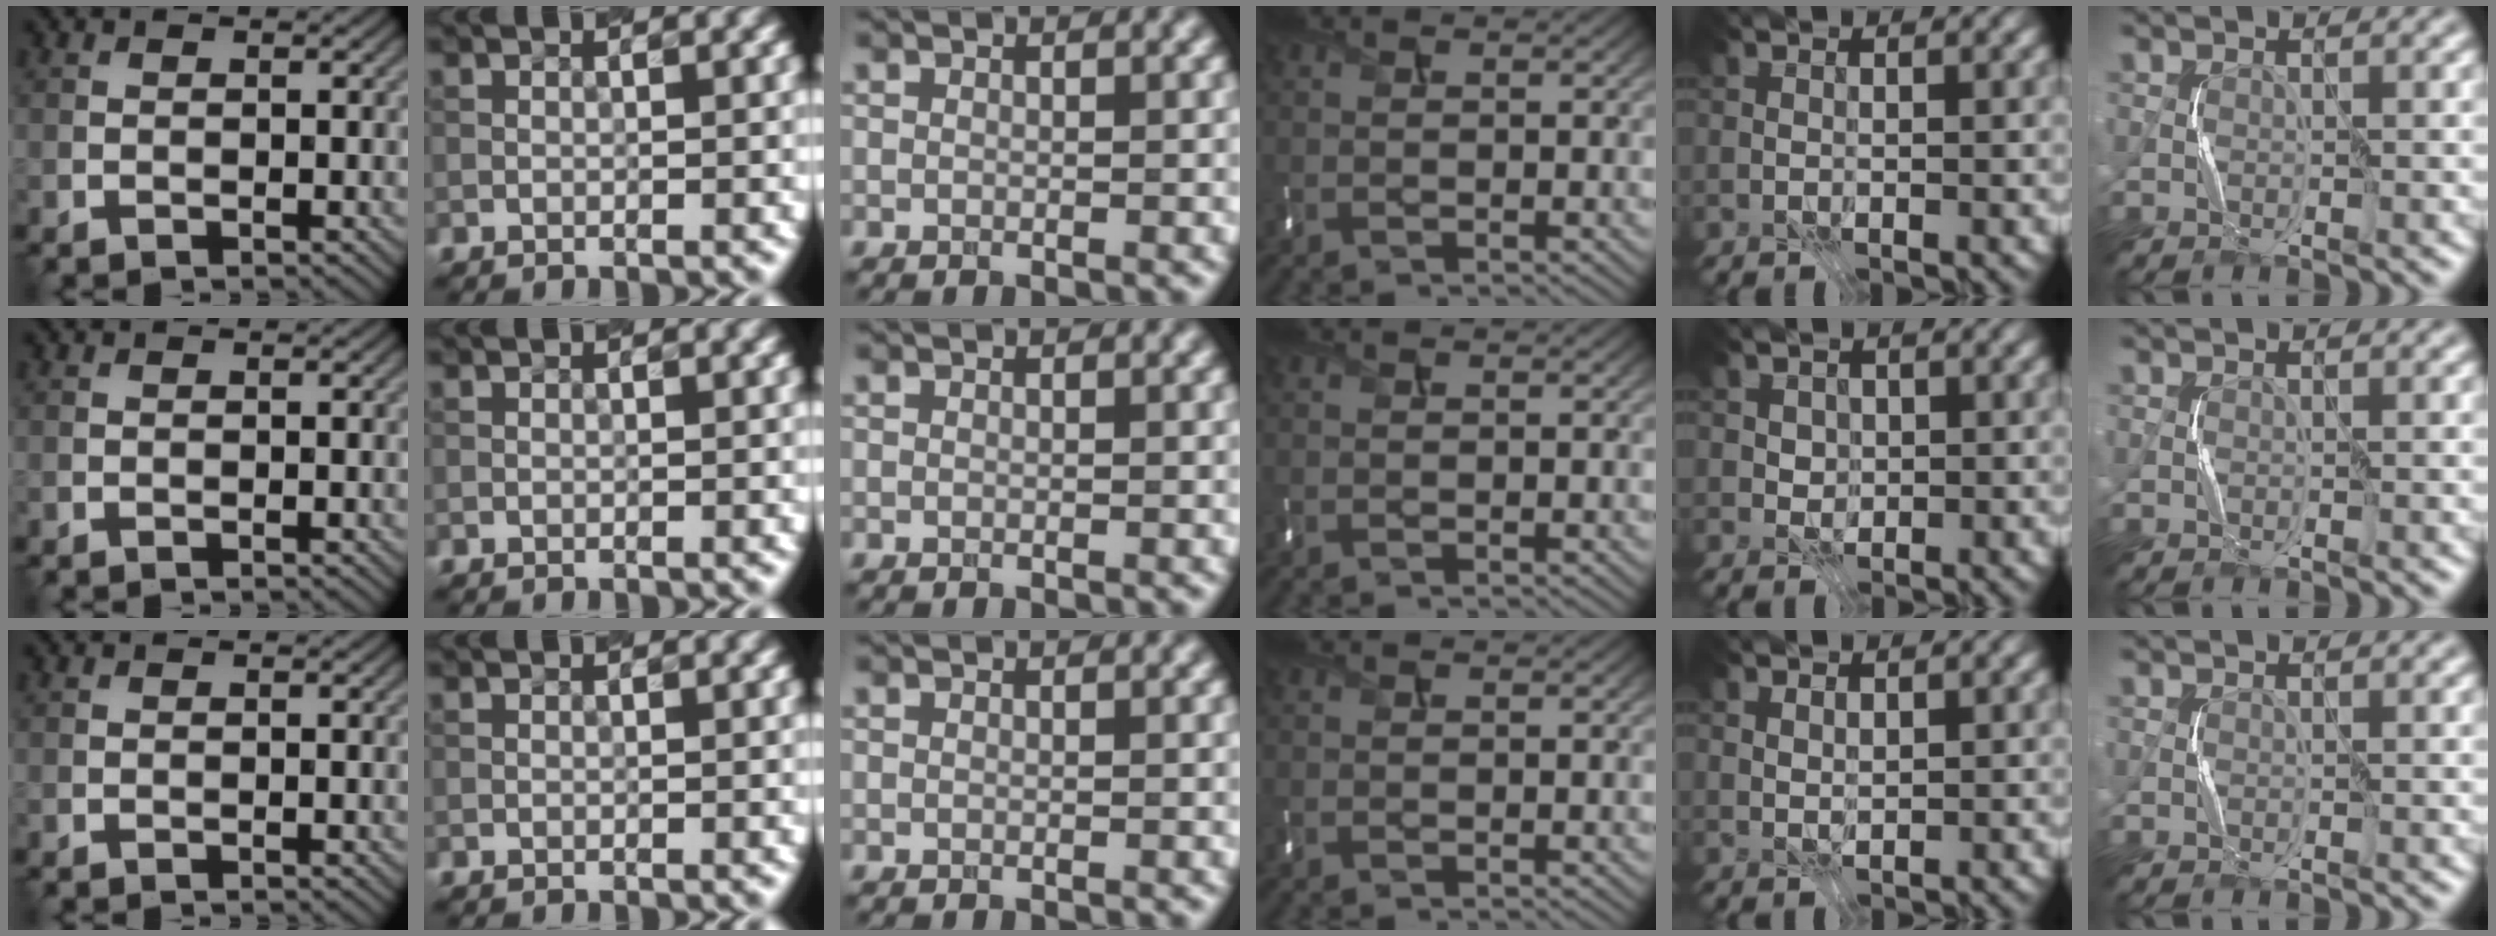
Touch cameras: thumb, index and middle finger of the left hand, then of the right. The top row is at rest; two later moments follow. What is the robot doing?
{"motion": "press", "object": "mouse"}